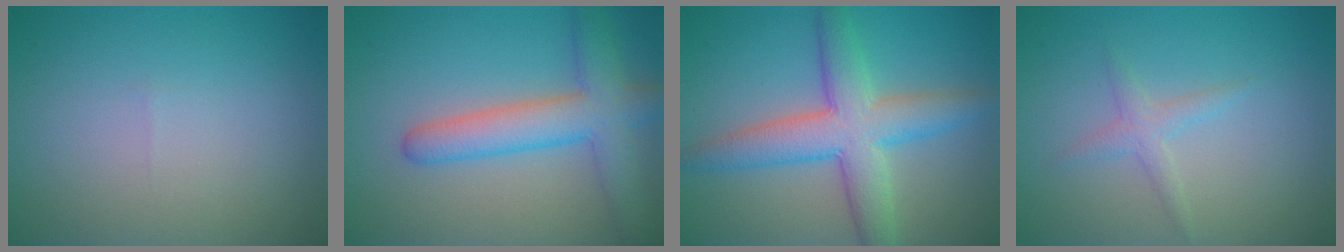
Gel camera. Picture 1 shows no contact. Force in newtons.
{"total": 5.7, "press": 5.7, "slide": 0.2}
{"total": 6.7, "press": 6.7, "slide": 0.1}
{"total": 1.5, "press": 1.5, "slide": 0.1}